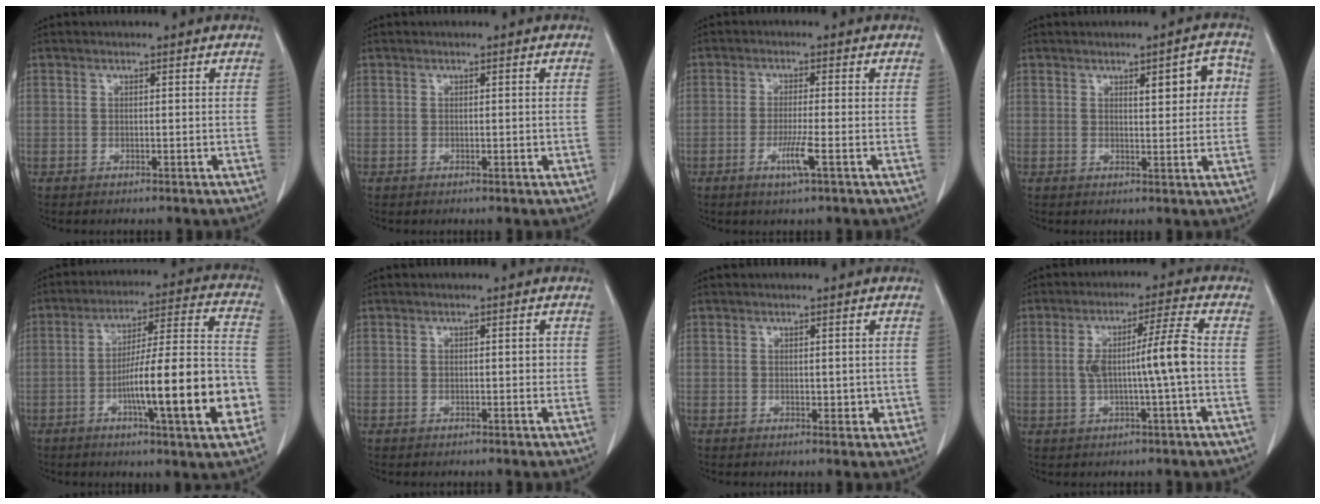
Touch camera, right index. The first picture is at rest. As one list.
[{"total": 0.7, "force": [-0.2, 0.2, 0.6], "torque": [-0.010, -0.002, -0.001]}, {"total": 4.2, "force": [-1.8, -0.4, 3.8], "torque": [-0.075, -0.010, -0.036]}, {"total": 5.6, "force": [1.6, 1.7, 5.1], "torque": [-0.063, 0.013, 0.023]}, {"total": 18.5, "force": [-5.9, 1.2, 17.5], "torque": [-0.252, 0.011, -0.087]}, {"total": 1.0, "force": [-0.1, 0.4, 0.8], "torque": [-0.010, 0.001, -0.002]}, {"total": 2.1, "force": [-0.2, 1.2, 1.7], "torque": [-0.018, -0.001, 0.000]}, {"total": 7.7, "force": [-0.7, -0.6, 7.6], "torque": [-0.136, 0.013, -0.008]}]